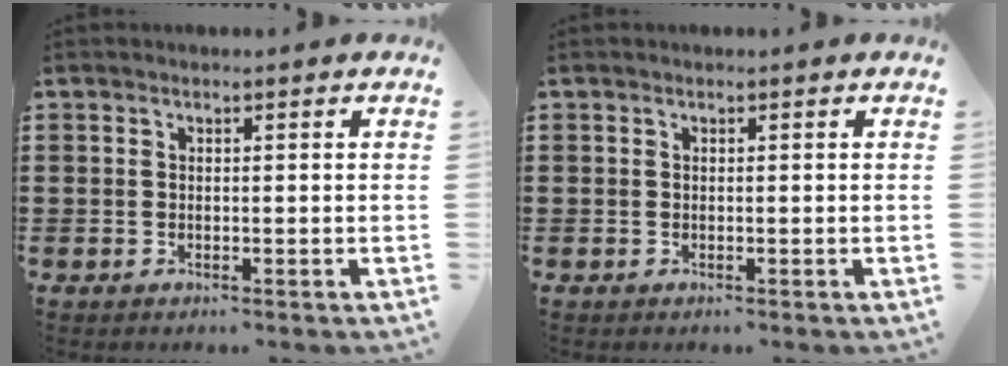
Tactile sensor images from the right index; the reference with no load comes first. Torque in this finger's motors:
{"motor_torque": [-0.12, 0.44, 0.00, 0.00]}